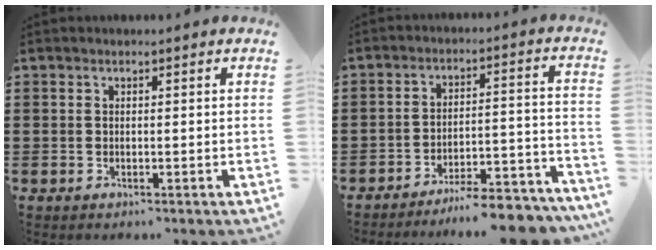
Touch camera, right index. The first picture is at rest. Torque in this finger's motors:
{"motor_torque": [0.09, 0.03, -0.15, -0.21]}